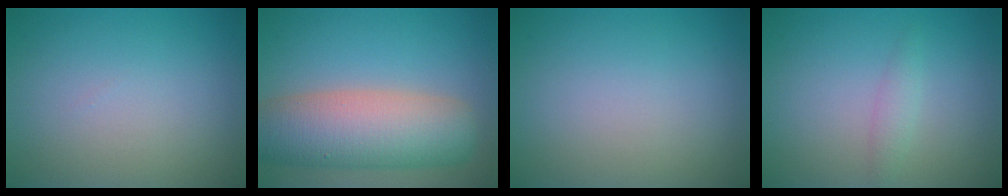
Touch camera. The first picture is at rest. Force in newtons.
{"total": 9.1, "press": 9.1, "slide": 0.6}
{"total": 0.0}
{"total": 1.2, "press": 1.2, "slide": 0.0}